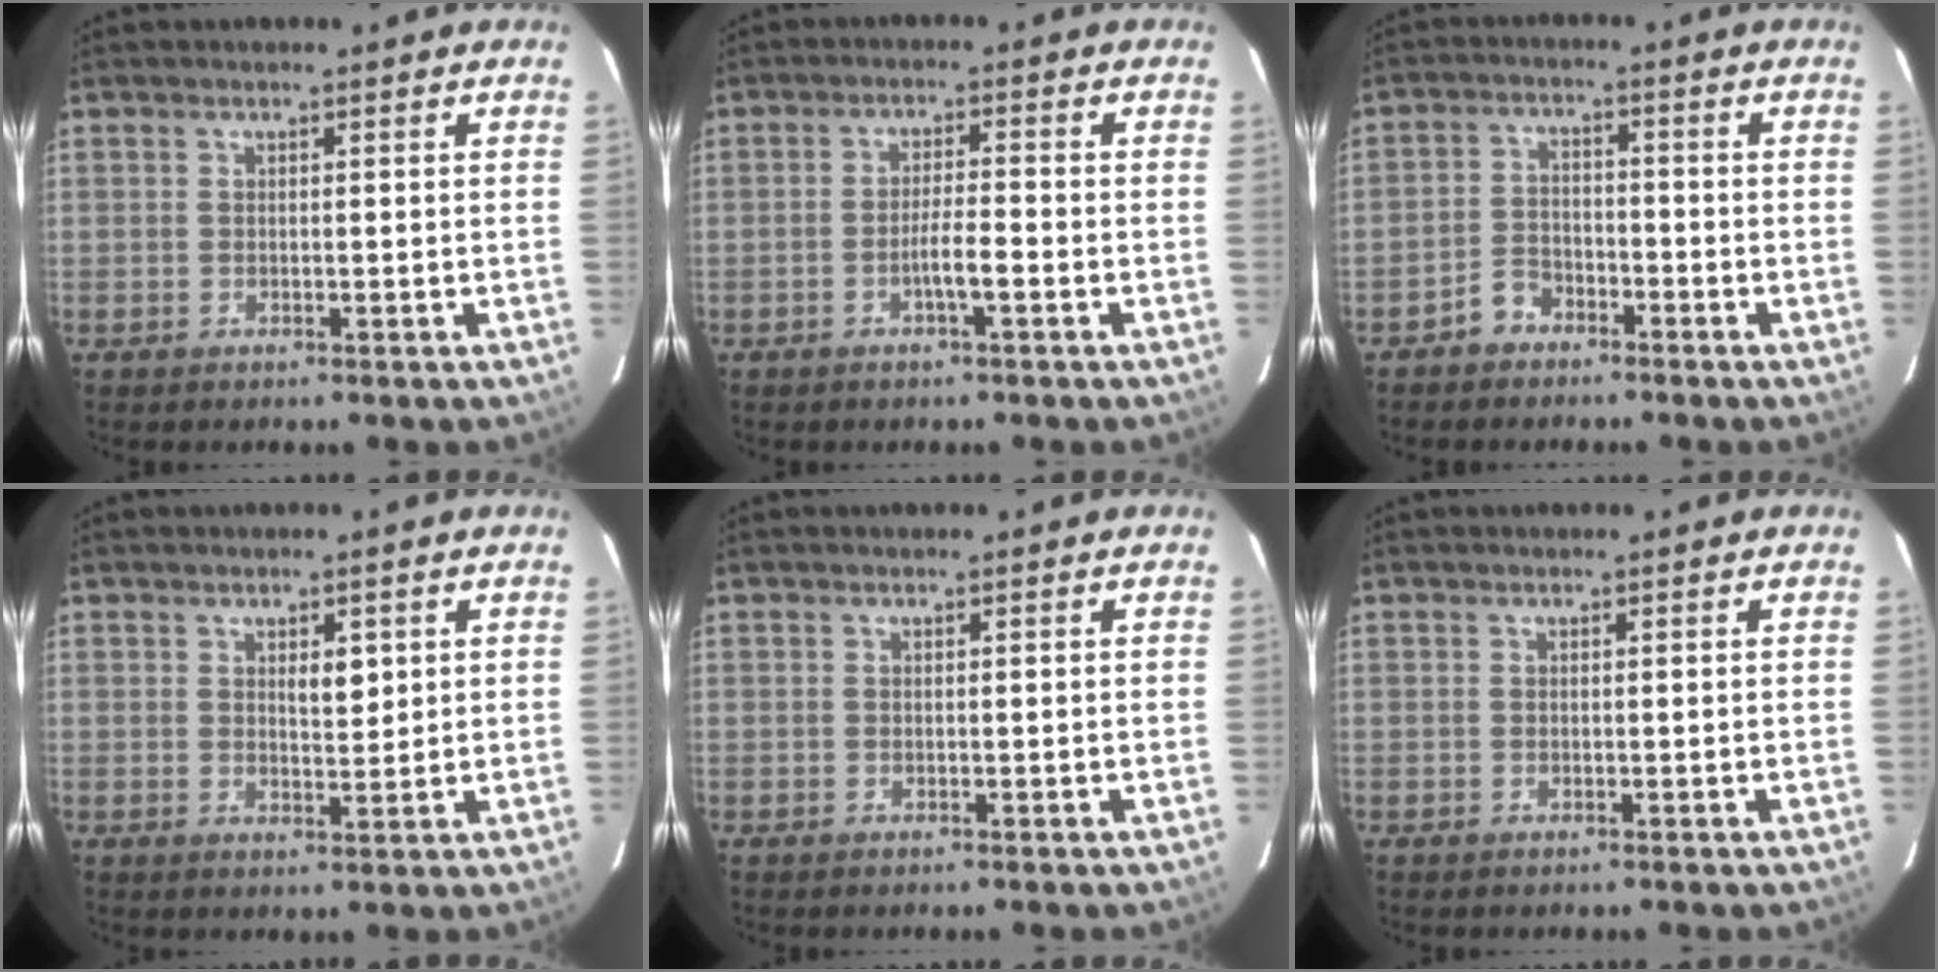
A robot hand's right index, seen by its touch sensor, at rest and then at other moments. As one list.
[{"total": 3.6, "force": [-1.5, 0.2, 3.2], "torque": [-0.054, 0.001, -0.026]}, {"total": 4.0, "force": [-2.8, 2.7, 0.9], "torque": [-0.015, 0.011, -0.054]}, {"total": 2.9, "force": [1.1, 1.2, 2.4], "torque": [-0.038, -0.002, 0.019]}, {"total": 0.0}, {"total": 0.0}]